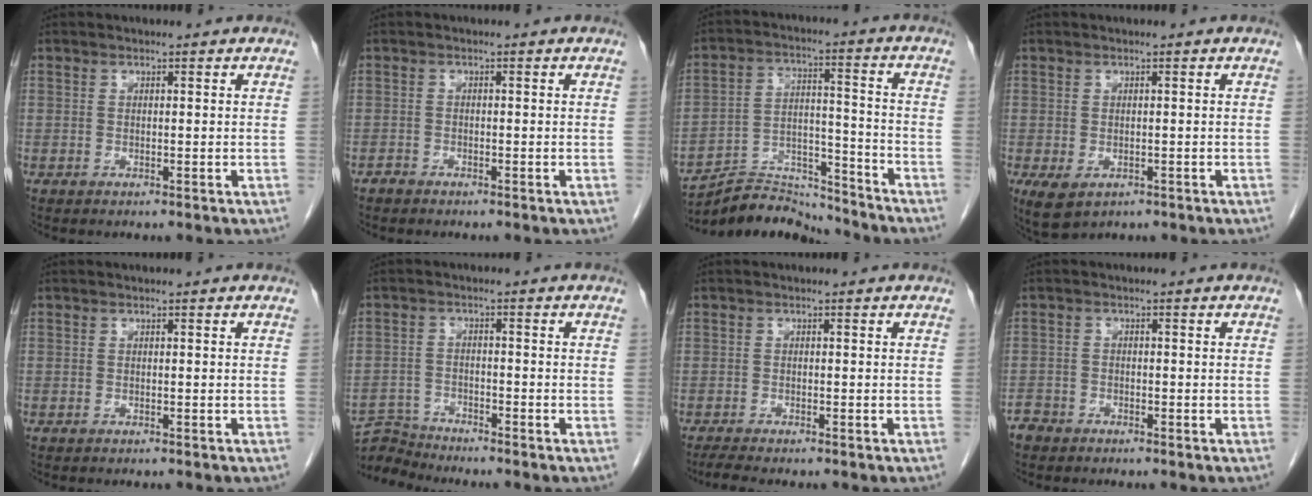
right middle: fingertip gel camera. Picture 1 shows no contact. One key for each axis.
{"total": 0.9, "fx": -0.8, "fy": 0.4, "fz": 0.1, "tx": -0.006, "ty": 0.001, "tz": -0.018}
{"total": 11.7, "fx": -11.6, "fy": 1.2, "fz": 0.6, "tx": -0.007, "ty": 0.030, "tz": -0.203}
{"total": 4.4, "fx": -2.1, "fy": 2.6, "fz": 2.8, "tx": -0.053, "ty": -0.009, "tz": -0.025}
{"total": 0.0}
{"total": 4.6, "fx": -4.6, "fy": -0.4, "fz": -0.7, "tx": 0.012, "ty": -0.008, "tz": -0.085}
{"total": 3.0, "fx": -2.6, "fy": 0.1, "fz": 1.6, "tx": -0.031, "ty": -0.008, "tz": -0.043}
{"total": 2.4, "fx": -2.1, "fy": 1.1, "fz": 0.1, "tx": -0.008, "ty": 0.002, "tz": -0.041}